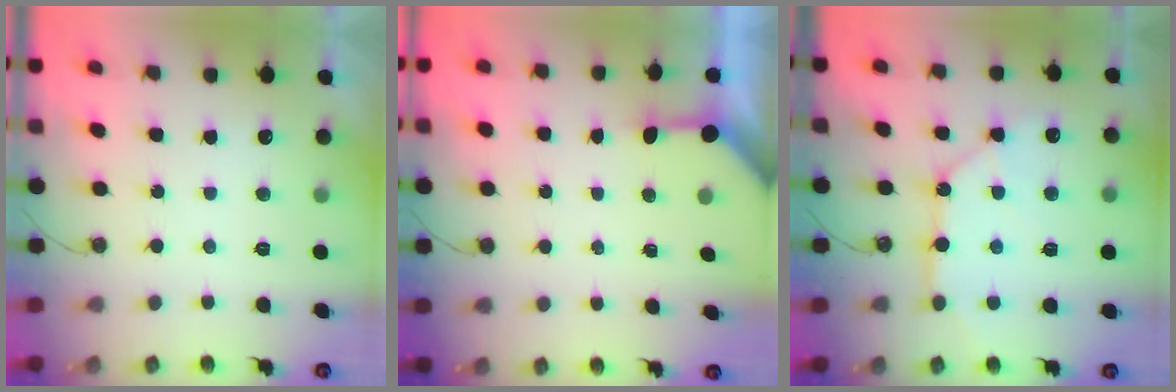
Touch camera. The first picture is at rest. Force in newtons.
{"total": 3.5, "press": 3.4, "slide": 0.4}
{"total": 10.5, "press": 10.4, "slide": 1.0}